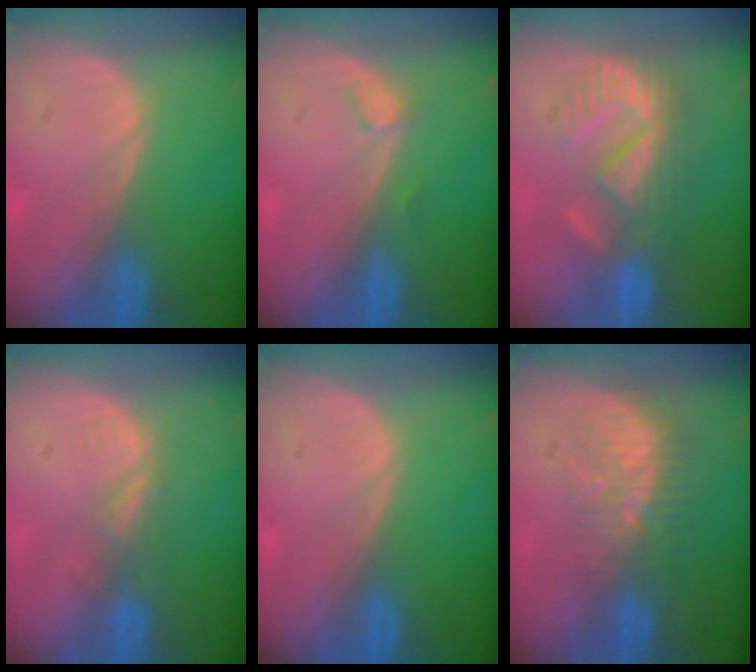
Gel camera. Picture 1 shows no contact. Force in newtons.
{"total": 1.1, "press": 1.1, "slide": 0.2}
{"total": 8.3, "press": 8.0, "slide": 2.1}
{"total": 2.8, "press": 2.2, "slide": 1.7}
{"total": 0.0}
{"total": 7.7, "press": 7.2, "slide": 2.6}